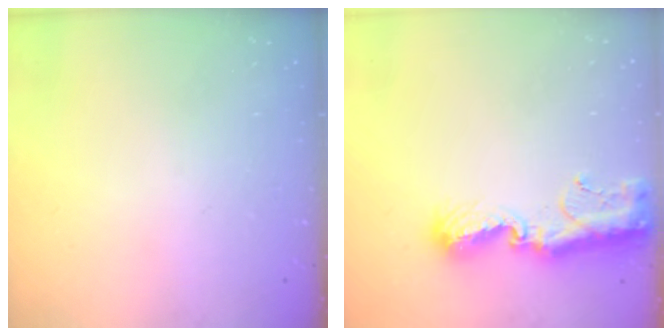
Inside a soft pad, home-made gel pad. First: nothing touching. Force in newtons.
{"total": 9.7, "press": 9.6, "slide": 0.9}